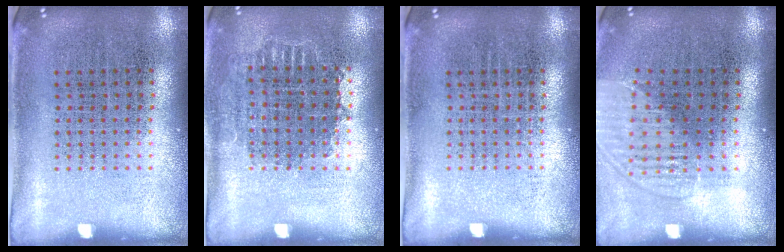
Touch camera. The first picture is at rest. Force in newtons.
{"total": 0.9, "press": 0.8, "slide": 0.2}
{"total": 0.0}
{"total": 1.5, "press": 1.3, "slide": 0.6}